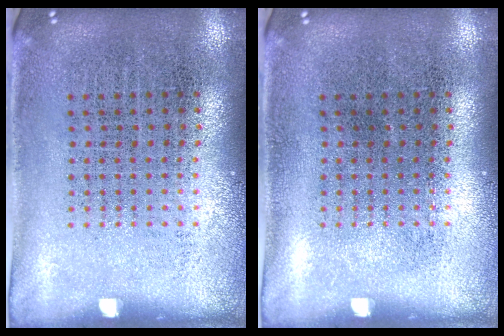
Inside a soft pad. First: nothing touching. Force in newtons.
{"total": 0.0}